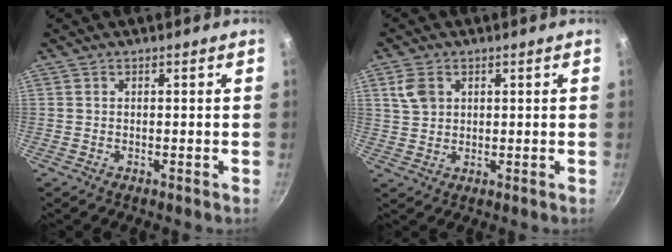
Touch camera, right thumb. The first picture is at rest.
{"total": 4.8, "force": [1.8, 3.5, 2.7], "torque": [-0.040, 0.000, 0.037]}